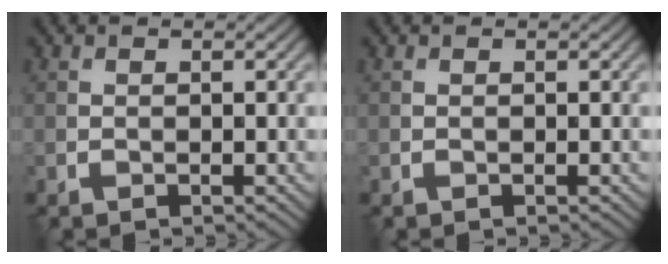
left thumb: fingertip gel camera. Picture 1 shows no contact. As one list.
[{"total": 0.0}]